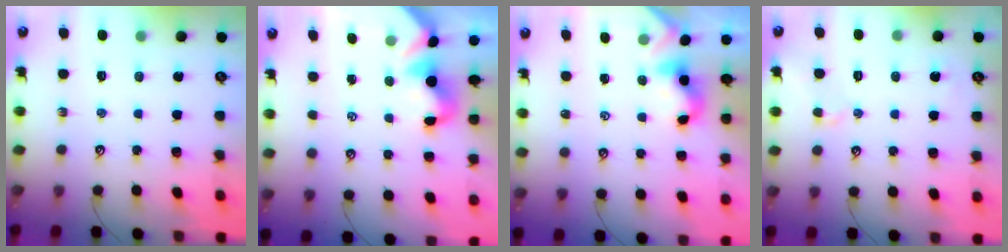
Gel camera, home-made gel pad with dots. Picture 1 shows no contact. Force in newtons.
{"total": 0.7, "press": 0.2, "slide": 0.7}
{"total": 2.4, "press": 2.4, "slide": 0.2}
{"total": 1.0, "press": 0.9, "slide": 0.3}